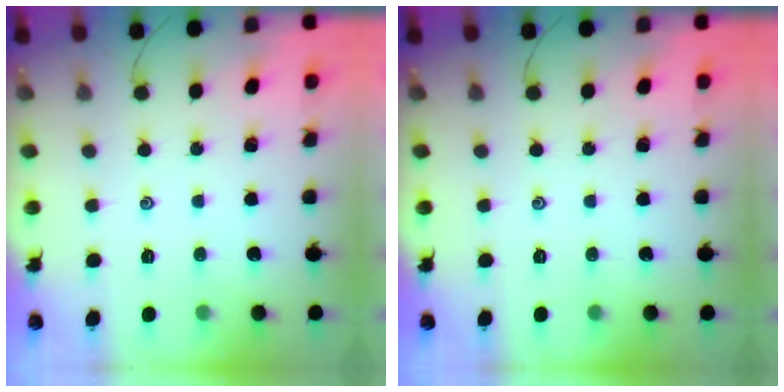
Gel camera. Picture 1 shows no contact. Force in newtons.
{"total": 0.0}